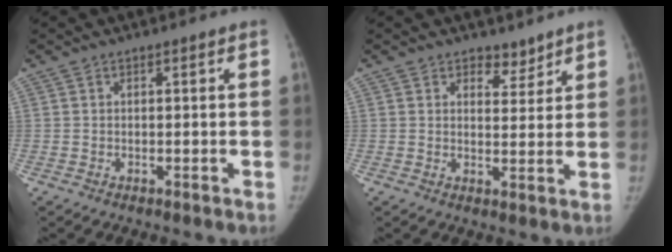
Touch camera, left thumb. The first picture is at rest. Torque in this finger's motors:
{"motor_torque": [-0.11, 0.03, 0.37, -0.31, 0.00]}